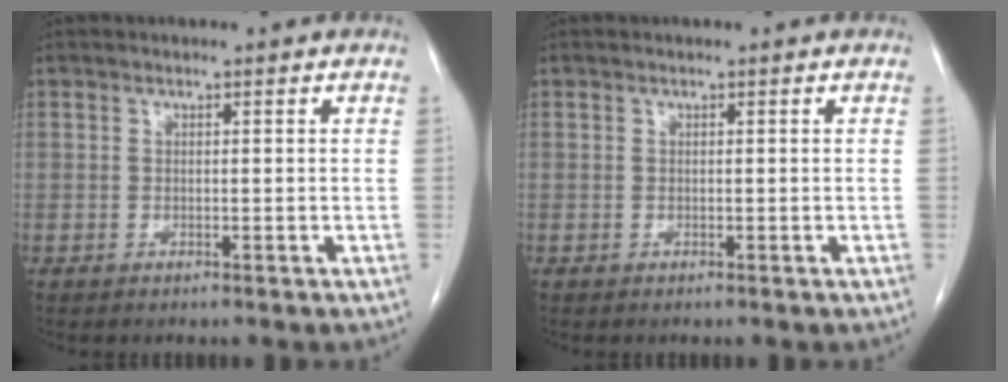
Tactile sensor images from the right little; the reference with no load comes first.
{"total": 0.0}